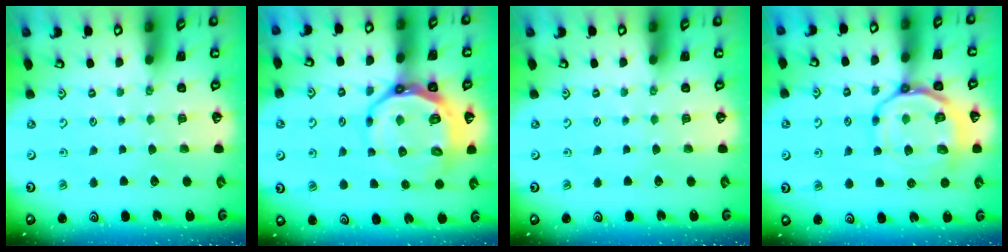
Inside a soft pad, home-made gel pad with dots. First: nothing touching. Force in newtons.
{"total": 15.2, "press": 14.7, "slide": 3.8}
{"total": 0.0}
{"total": 13.7, "press": 13.5, "slide": 2.2}